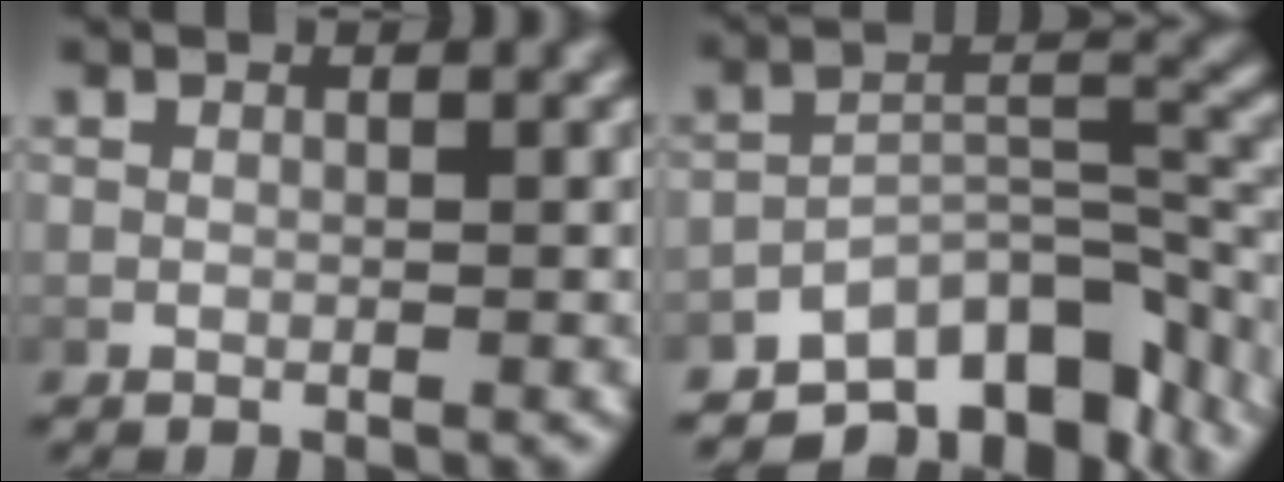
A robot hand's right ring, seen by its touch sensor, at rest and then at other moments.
{"total": 10.6, "force": [-6.9, 5.1, 6.2], "torque": [-0.082, -0.017, -0.100]}